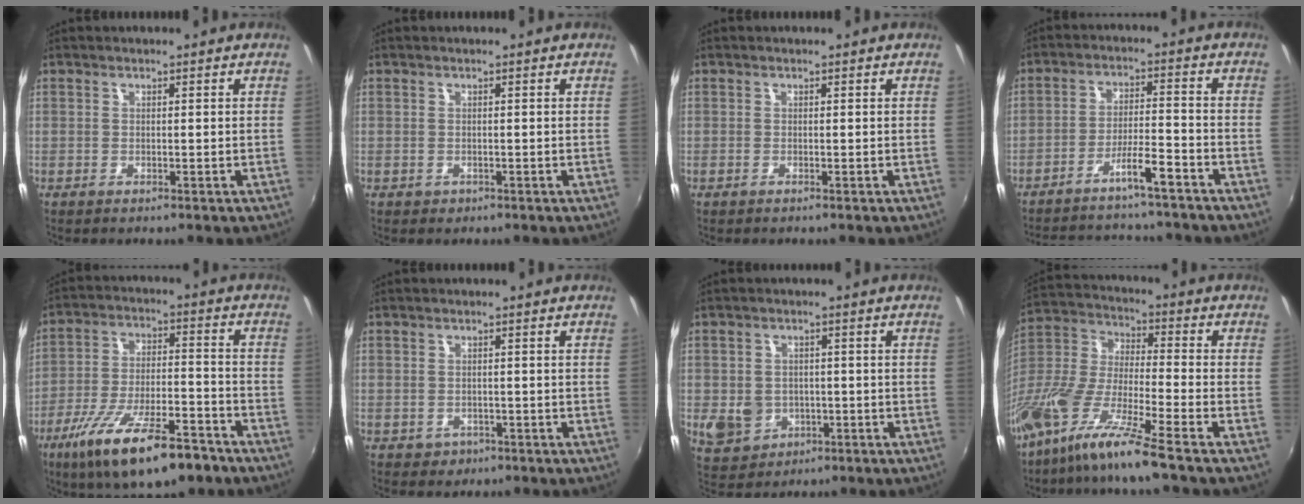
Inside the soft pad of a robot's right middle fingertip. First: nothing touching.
{"total": 0.8, "force": [-0.3, 0.7, 0.1], "torque": [-0.002, -0.003, -0.002]}
{"total": 0.0}
{"total": 13.4, "force": [-12.0, 1.6, 5.6], "torque": [-0.119, 0.014, -0.183]}
{"total": 18.5, "force": [-12.0, 5.3, 13.1], "torque": [-0.243, -0.038, -0.194]}
{"total": 2.3, "force": [-0.9, 2.0, 0.5], "torque": [-0.014, -0.003, -0.010]}
{"total": 7.4, "force": [-1.6, 6.5, 3.2], "torque": [-0.079, 0.001, -0.011]}
{"total": 16.3, "force": [-11.1, 1.1, 11.8], "torque": [-0.239, -0.026, -0.224]}